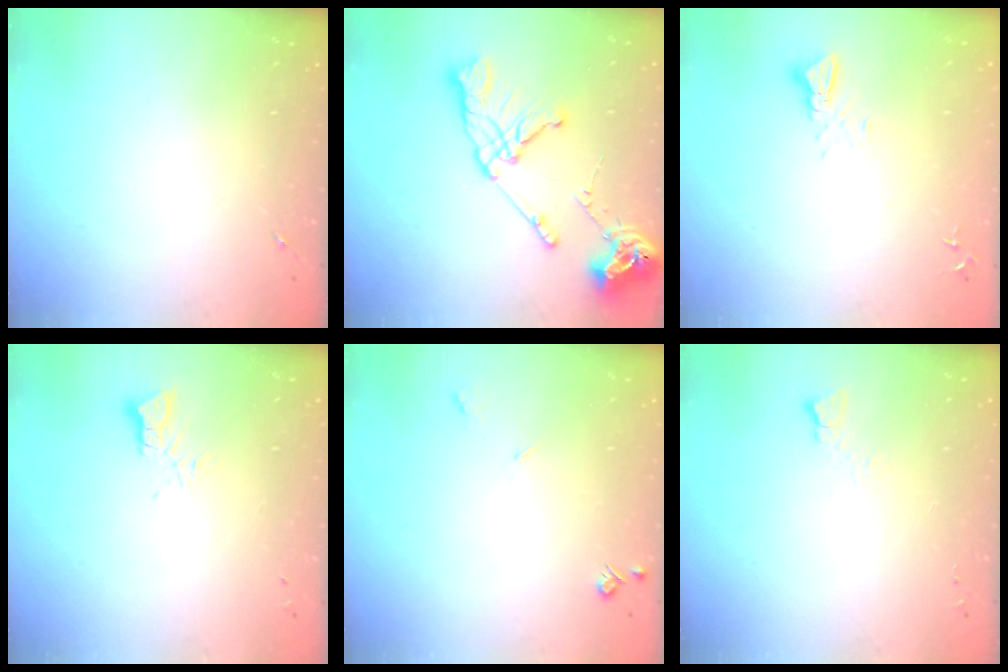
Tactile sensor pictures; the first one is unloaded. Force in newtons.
{"total": 18.8, "press": 18.7, "slide": 1.7}
{"total": 2.5, "press": 2.5, "slide": 0.1}
{"total": 3.4, "press": 3.4, "slide": 0.2}
{"total": 4.0, "press": 3.9, "slide": 0.7}
{"total": 2.8, "press": 2.7, "slide": 0.3}